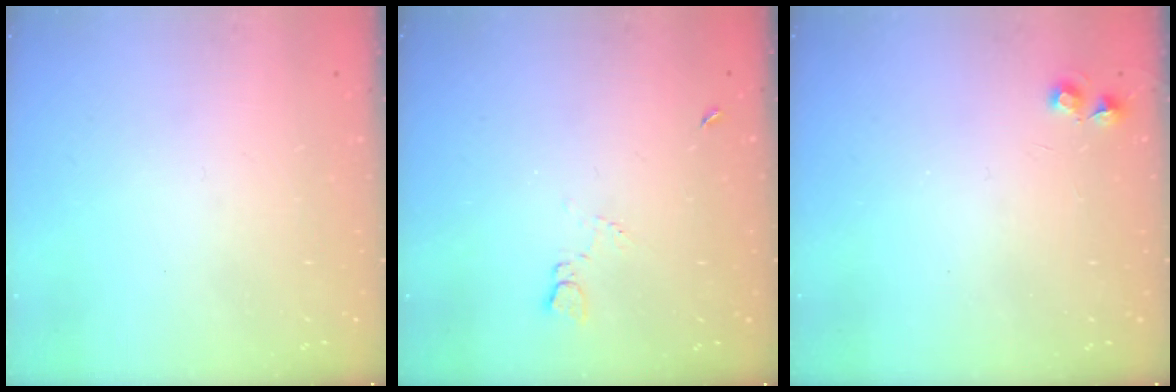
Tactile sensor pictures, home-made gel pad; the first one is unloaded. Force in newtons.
{"total": 3.6, "press": 3.6, "slide": 0.5}
{"total": 4.8, "press": 4.7, "slide": 0.8}